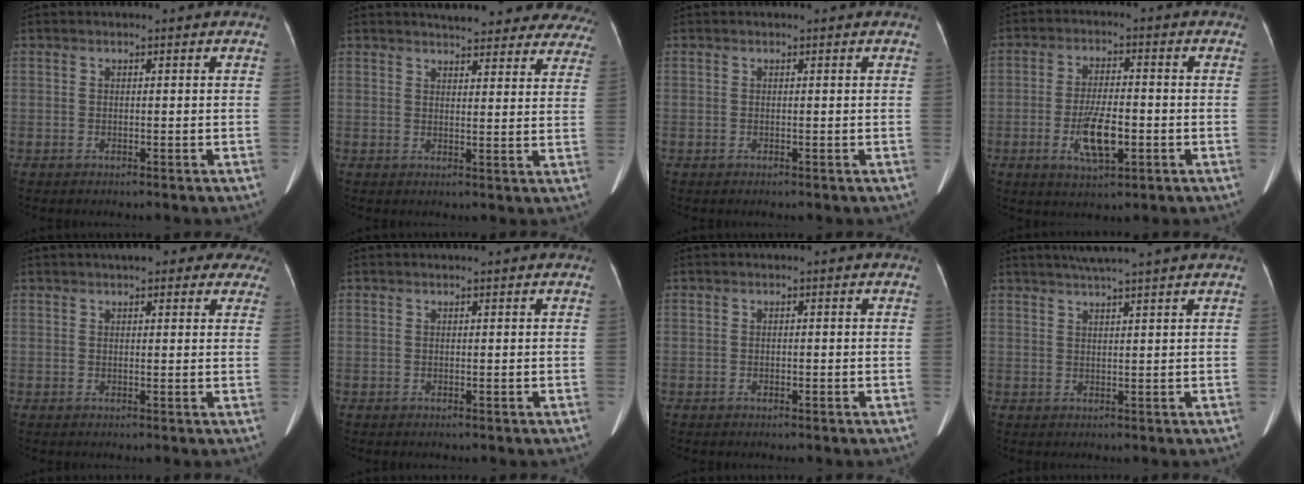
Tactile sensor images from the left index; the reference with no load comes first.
{"total": 19.6, "force": [17.9, 4.9, 6.3], "torque": [-0.064, -0.033, 0.193]}
{"total": 0.0}
{"total": 7.3, "force": [-2.5, 2.2, 6.5], "torque": [-0.128, -0.005, -0.039]}
{"total": 9.7, "force": [7.7, 3.3, 4.8], "torque": [-0.033, 0.014, 0.080]}
{"total": 0.6, "force": [0.6, 0.0, 0.2], "torque": [-0.006, 0.004, 0.011]}
{"total": 0.5, "force": [-0.5, 0.2, 0.2], "torque": [-0.003, -0.001, -0.008]}
{"total": 6.4, "force": [5.3, -1.0, 3.4], "torque": [-0.054, 0.021, 0.077]}